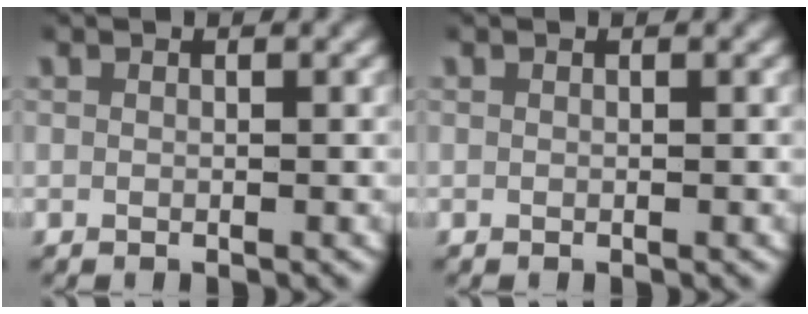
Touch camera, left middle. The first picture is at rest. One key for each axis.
{"total": 0.0}